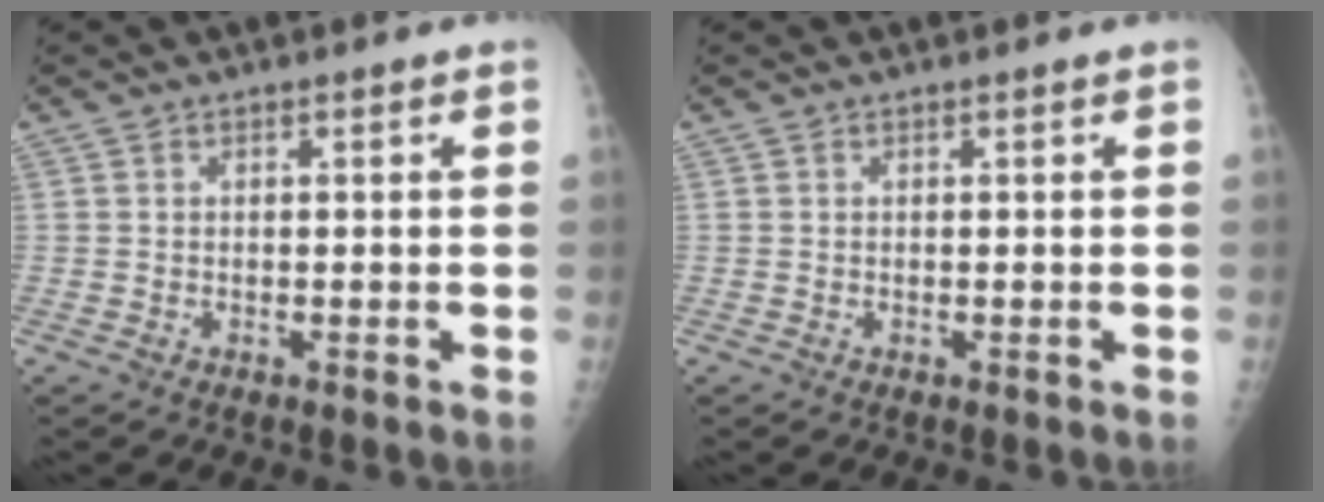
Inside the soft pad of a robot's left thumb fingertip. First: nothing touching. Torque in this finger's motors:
{"motor_torque": [0.49, 0.49, -0.01, 0.00, 0.00]}